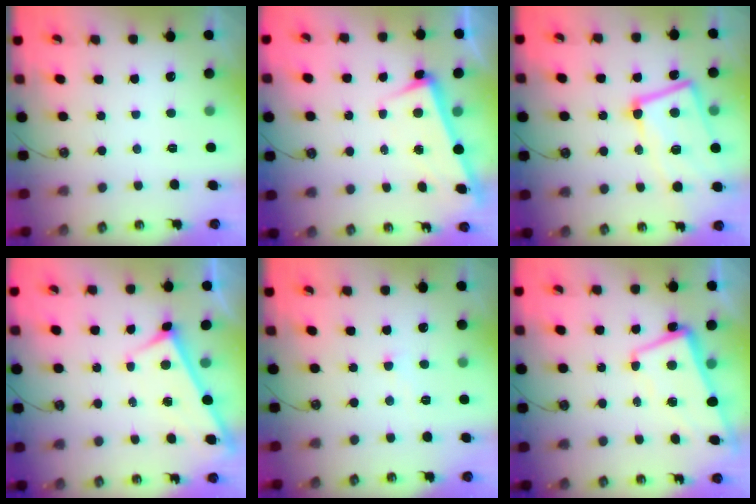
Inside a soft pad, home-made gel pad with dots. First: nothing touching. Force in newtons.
{"total": 3.5, "press": 3.3, "slide": 1.1}
{"total": 13.8, "press": 13.6, "slide": 2.3}
{"total": 3.2, "press": 3.2, "slide": 0.3}
{"total": 2.5, "press": 2.5, "slide": 0.1}
{"total": 1.1, "press": 0.6, "slide": 0.9}